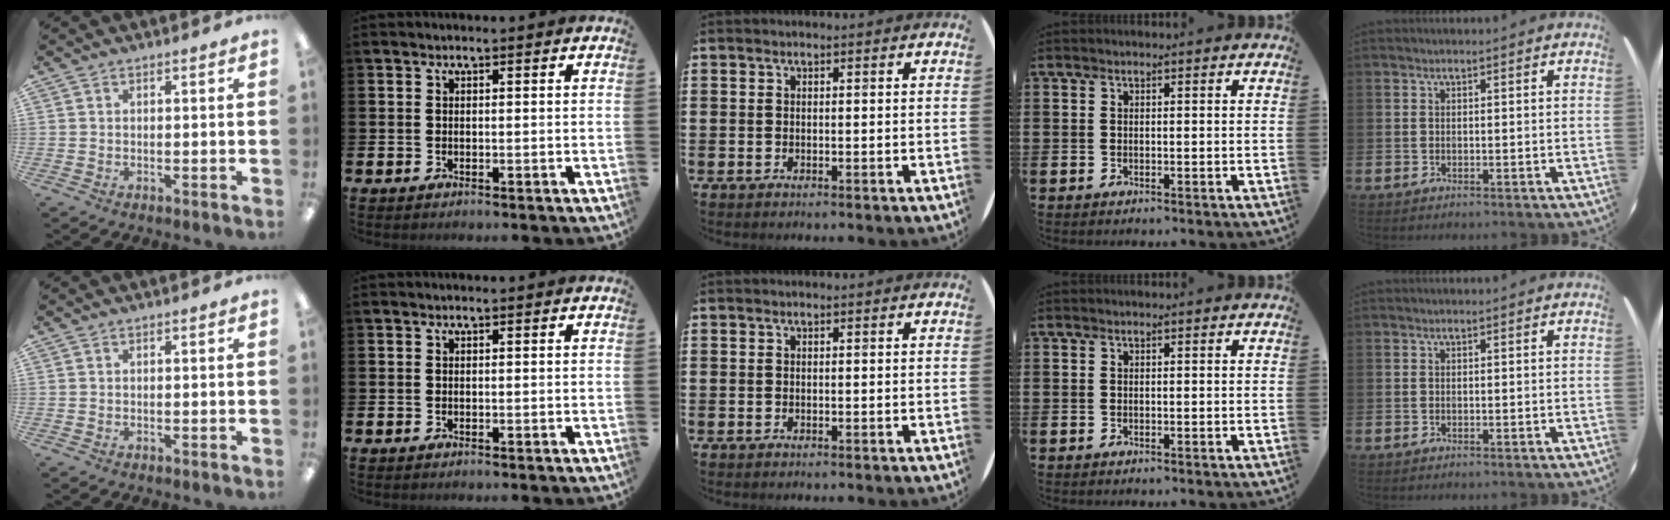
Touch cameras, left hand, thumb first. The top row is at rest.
{}